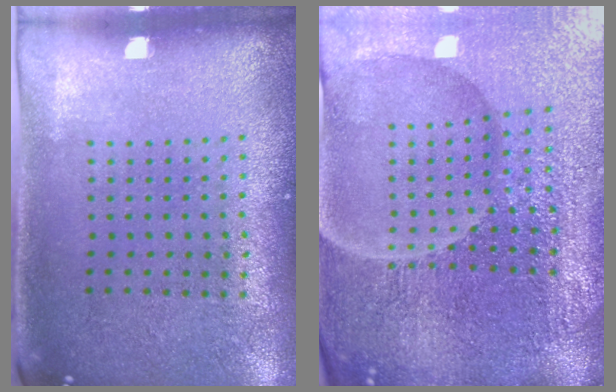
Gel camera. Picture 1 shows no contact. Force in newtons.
{"total": 6.2, "press": 5.7, "slide": 2.5}